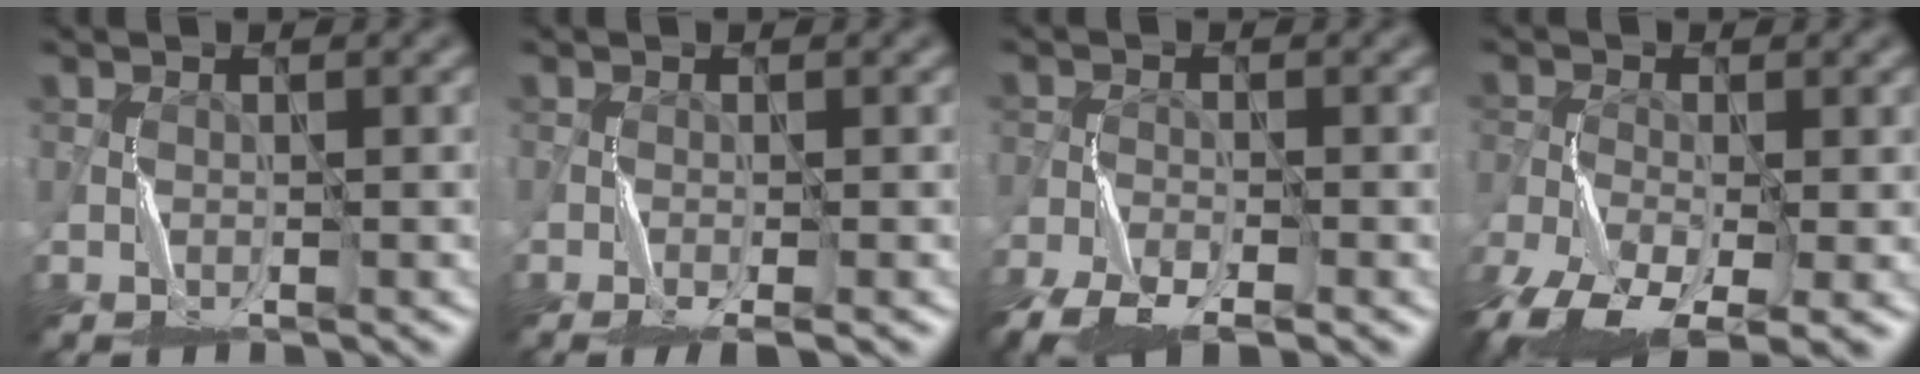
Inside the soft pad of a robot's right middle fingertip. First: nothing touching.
{"total": 2.8, "force": [-1.6, 0.6, 2.2], "torque": [-0.032, 0.001, -0.028]}
{"total": 7.3, "force": [-5.5, 2.3, 4.2], "torque": [-0.082, -0.029, -0.105]}
{"total": 10.0, "force": [-6.1, 4.2, 6.7], "torque": [-0.141, -0.031, -0.115]}